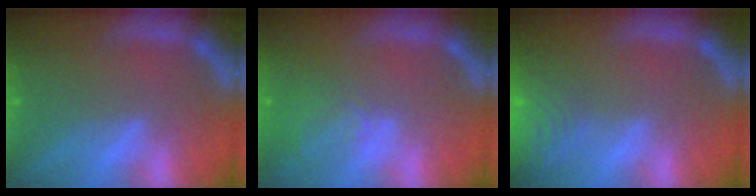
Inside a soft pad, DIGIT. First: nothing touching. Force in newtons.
{"total": 2.9}
{"total": 9.5}